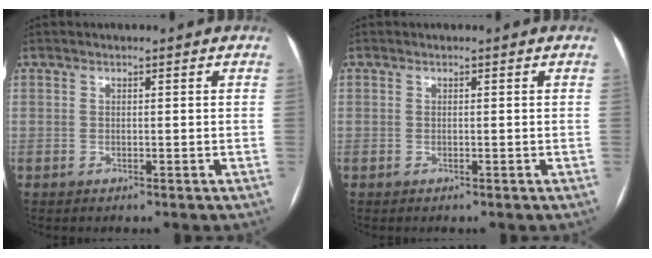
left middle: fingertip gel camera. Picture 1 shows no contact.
{"total": 0.0}